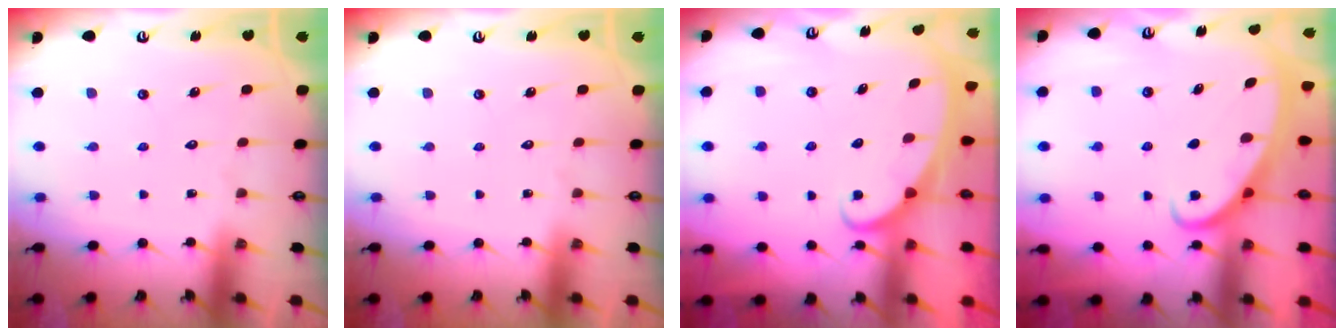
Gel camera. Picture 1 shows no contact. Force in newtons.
{"total": 0.0}
{"total": 2.6, "press": 2.6, "slide": 0.3}
{"total": 2.7, "press": 2.6, "slide": 0.3}